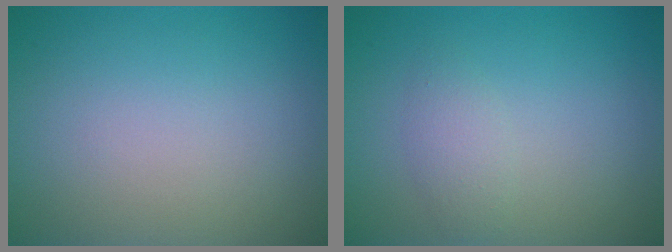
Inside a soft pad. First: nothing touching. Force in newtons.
{"total": 1.6, "press": 1.6, "slide": 0.1}